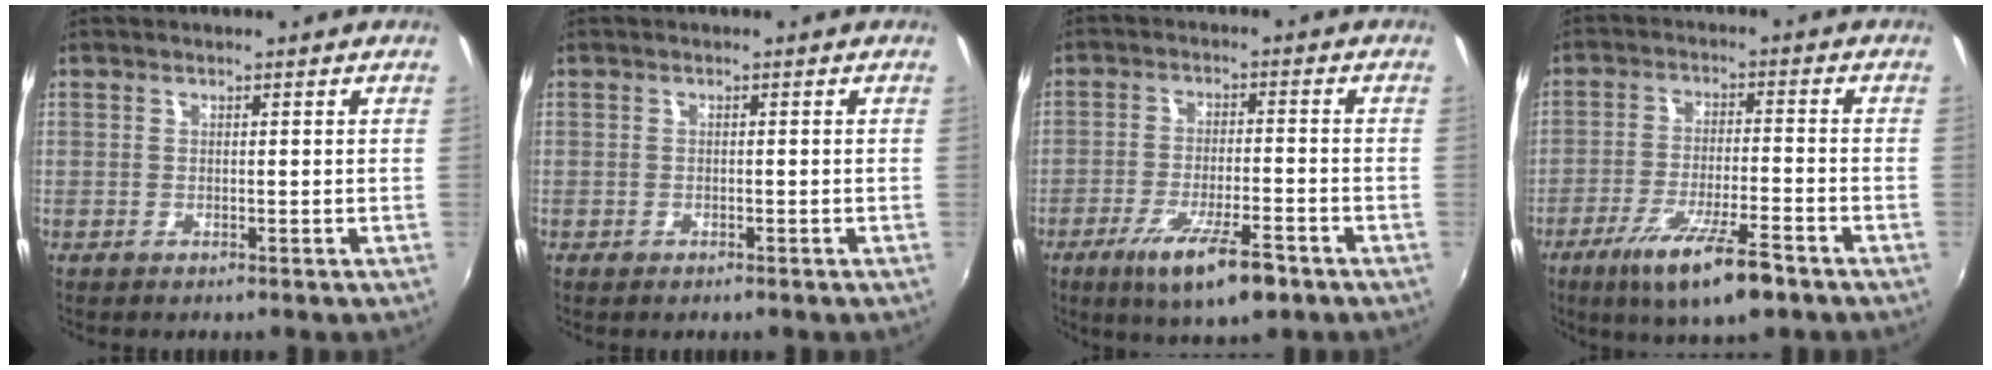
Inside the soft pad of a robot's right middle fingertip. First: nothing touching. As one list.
[{"total": 0.8, "force": [-0.7, 0.3, 0.4], "torque": [-0.010, -0.002, -0.013]}, {"total": 11.1, "force": [-6.8, 2.2, 8.4], "torque": [-0.170, -0.028, -0.114]}, {"total": 11.9, "force": [-7.6, 2.1, 8.9], "torque": [-0.182, -0.028, -0.133]}]